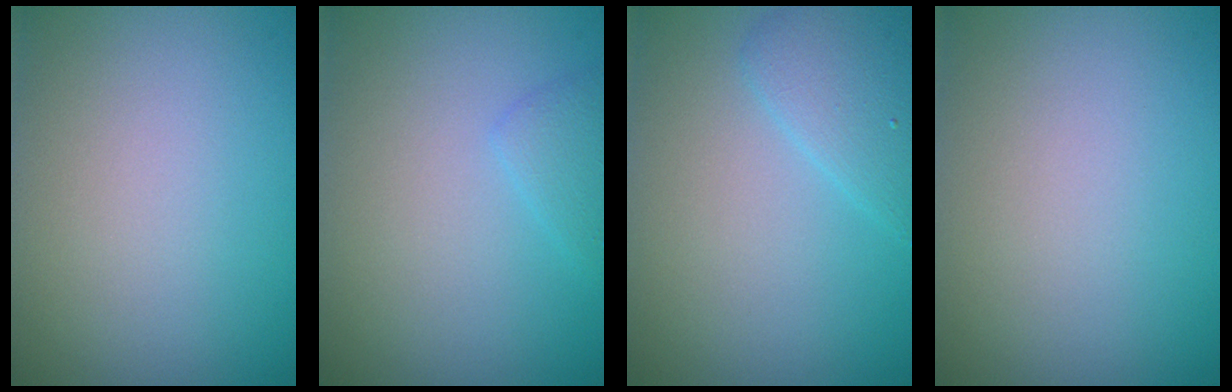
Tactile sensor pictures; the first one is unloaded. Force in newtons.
{"total": 1.4, "press": 1.4, "slide": 0.0}
{"total": 2.7, "press": 2.7, "slide": 0.2}
{"total": 0.0}